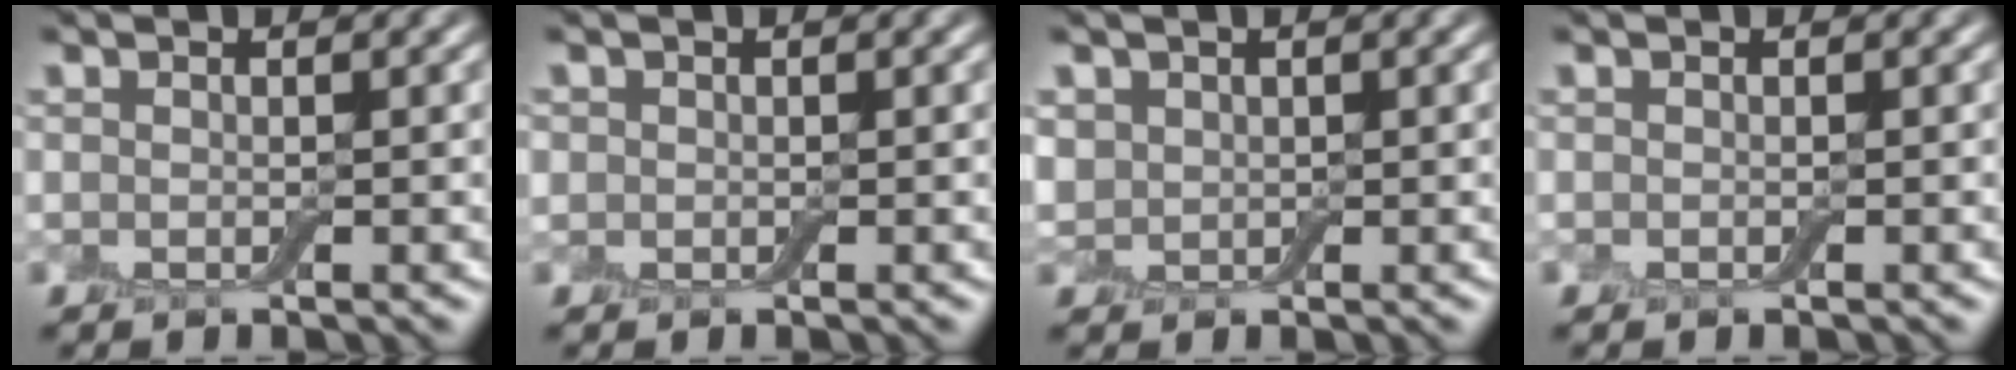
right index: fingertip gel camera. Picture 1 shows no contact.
{"total": 0.6, "force": [-0.1, 0.6, 0.0], "torque": [0.004, -0.002, -0.003]}
{"total": 1.8, "force": [0.6, 1.6, 0.6], "torque": [-0.015, -0.002, 0.011]}
{"total": 0.0}